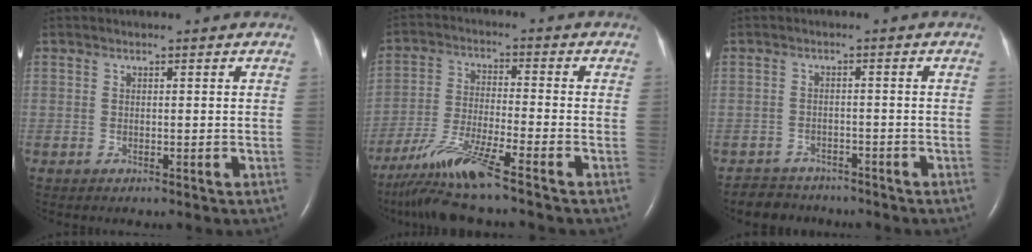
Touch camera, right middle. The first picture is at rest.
{"total": 9.6, "force": [-7.5, -1.1, 5.9], "torque": [-0.121, -0.031, -0.141]}
{"total": 4.5, "force": [-4.1, 1.8, -0.2], "torque": [0.000, -0.005, -0.063]}